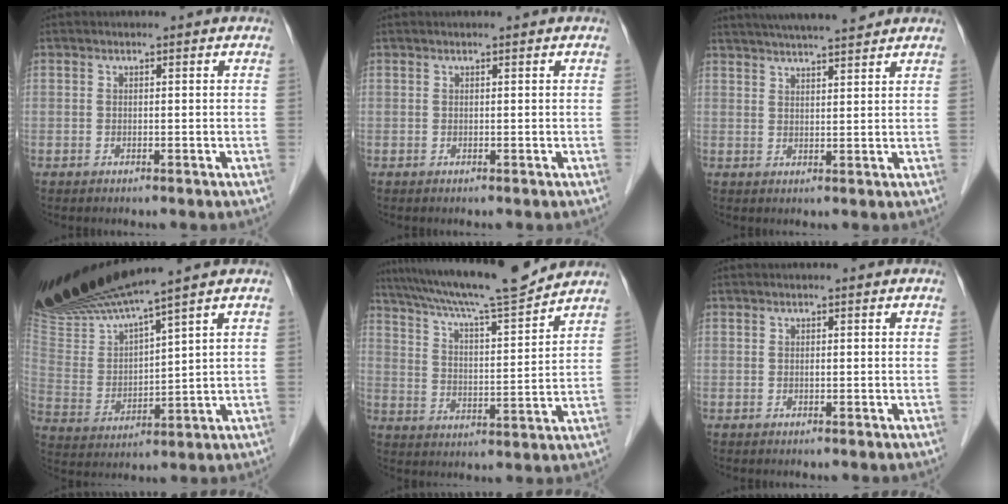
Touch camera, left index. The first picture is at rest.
{"total": 1.5, "force": [1.2, 0.0, 0.9], "torque": [-0.016, 0.025, 0.024]}
{"total": 13.5, "force": [11.9, 1.0, 6.3], "torque": [-0.110, 0.031, 0.181]}
{"total": 16.0, "force": [13.9, -0.5, 7.9], "torque": [-0.159, -0.005, 0.275]}
{"total": 17.3, "force": [15.5, -0.3, 7.5], "torque": [-0.136, -0.001, 0.246]}
{"total": 0.8, "force": [0.4, 0.1, 0.7], "torque": [-0.018, 0.011, 0.008]}